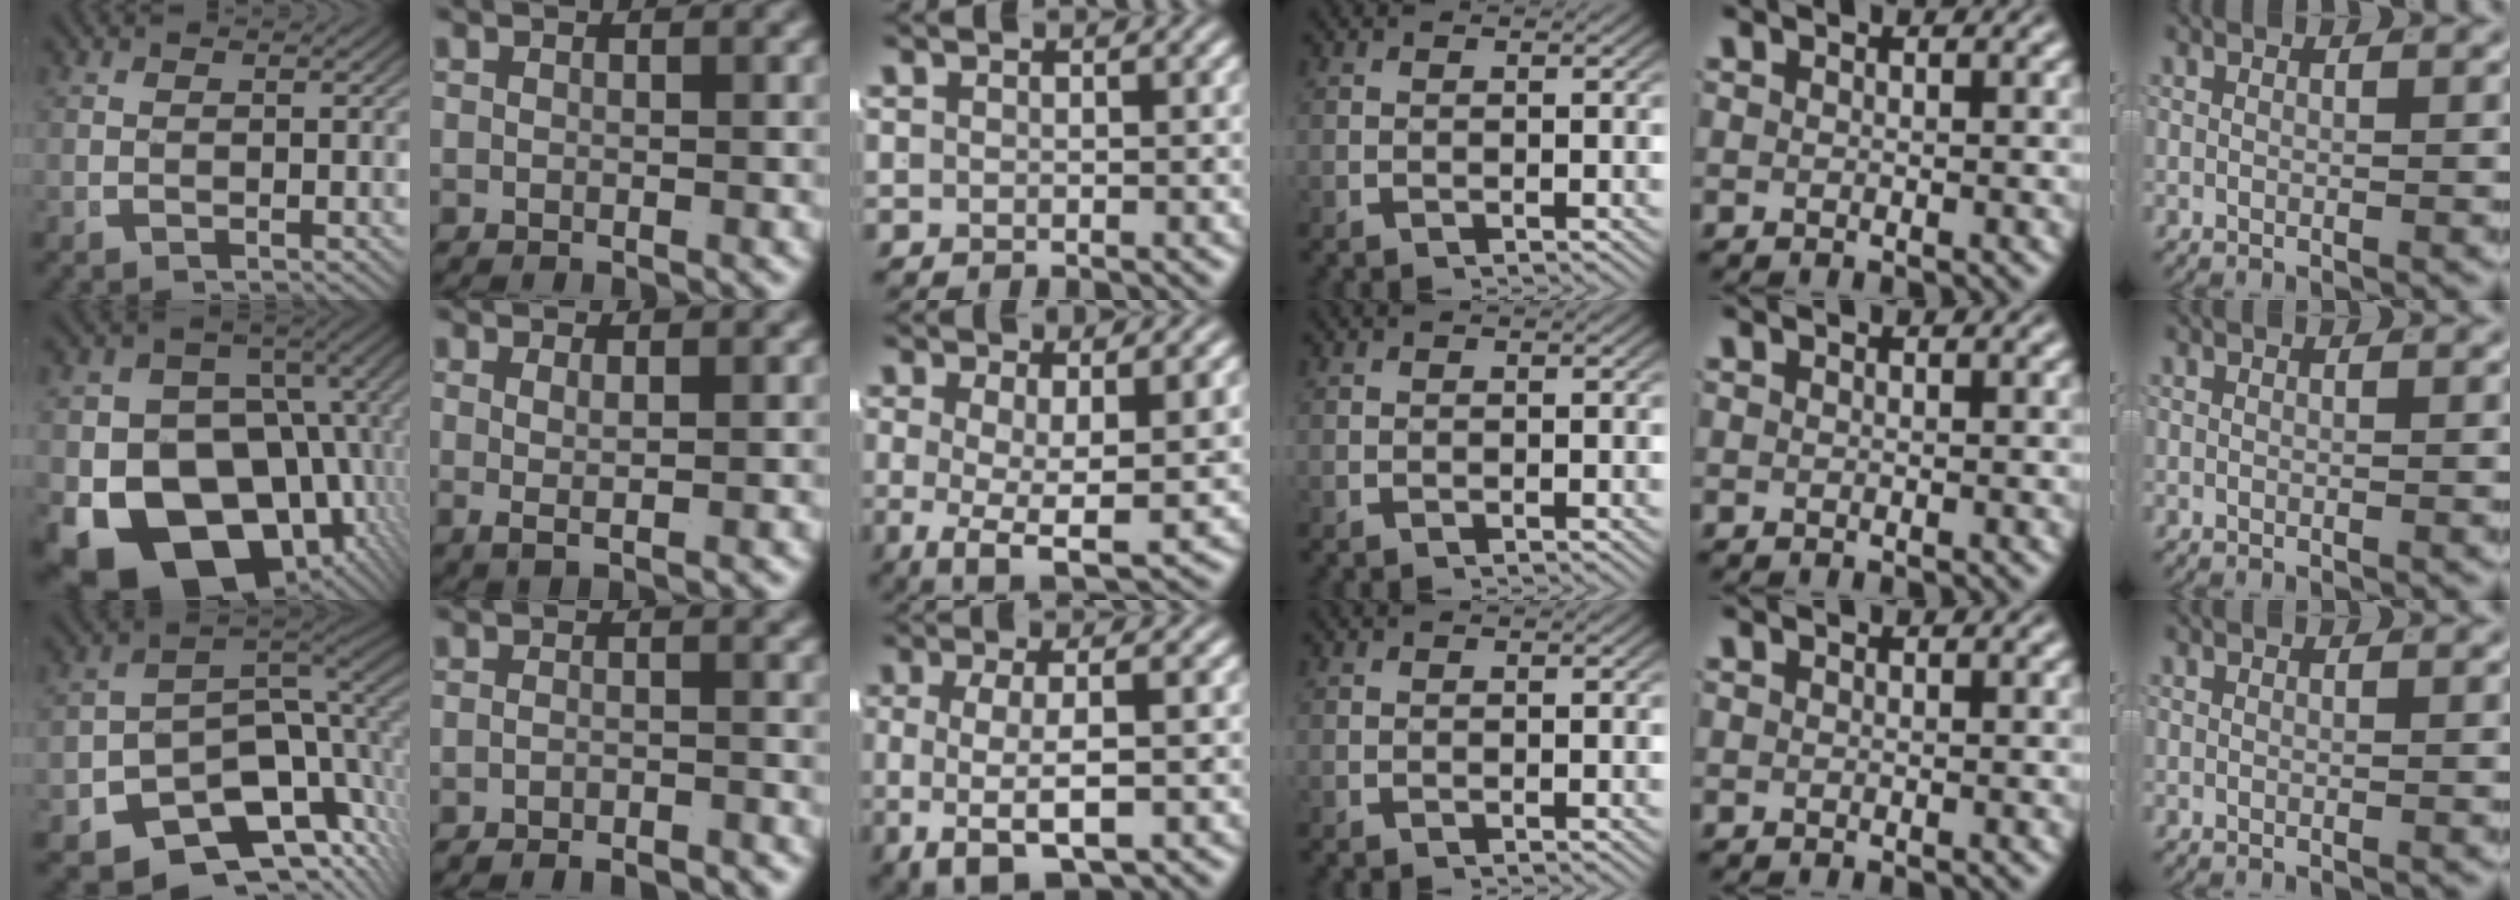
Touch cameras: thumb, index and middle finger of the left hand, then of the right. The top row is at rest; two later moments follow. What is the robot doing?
{"motion": "lift_and_place", "object": "shorts"}